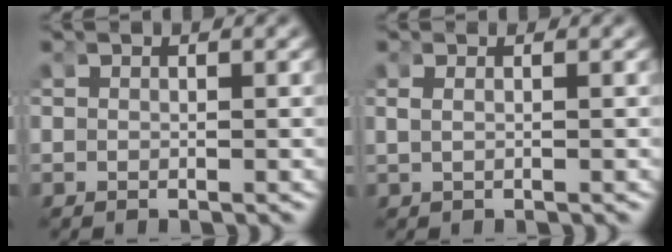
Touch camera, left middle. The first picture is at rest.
{"total": 0.7, "force": [0.0, -0.1, 0.7], "torque": [-0.015, -0.001, 0.007]}